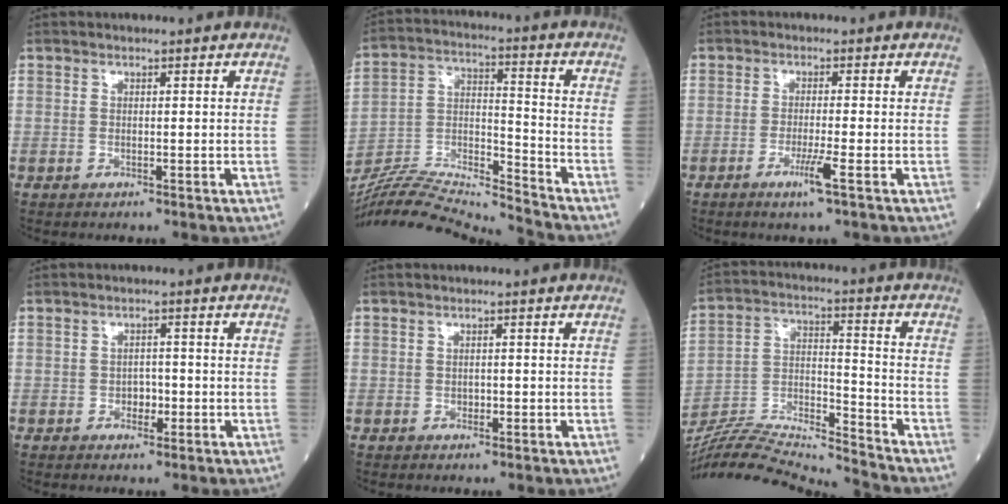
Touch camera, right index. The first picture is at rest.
{"total": 17.6, "force": [-16.9, -1.6, 4.5], "torque": [-0.083, 0.013, -0.302]}
{"total": 3.4, "force": [-1.7, -0.6, 2.9], "torque": [-0.056, -0.009, -0.035]}
{"total": 2.0, "force": [-0.7, 1.4, 1.3], "torque": [-0.013, 0.007, -0.010]}
{"total": 0.7, "force": [-0.2, 0.5, 0.4], "torque": [-0.004, 0.002, -0.004]}
{"total": 17.5, "force": [-16.8, -1.5, 4.5], "torque": [-0.084, 0.013, -0.297]}